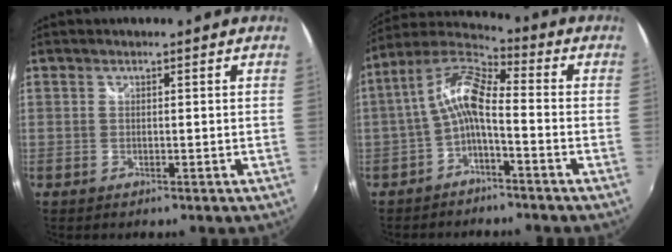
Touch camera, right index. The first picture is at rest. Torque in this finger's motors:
{"motor_torque": [1.37, -0.29, 0.68, 0.18]}